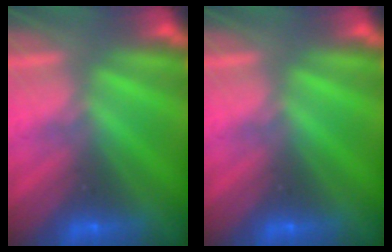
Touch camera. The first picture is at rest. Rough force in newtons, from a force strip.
{"total": 0.0}